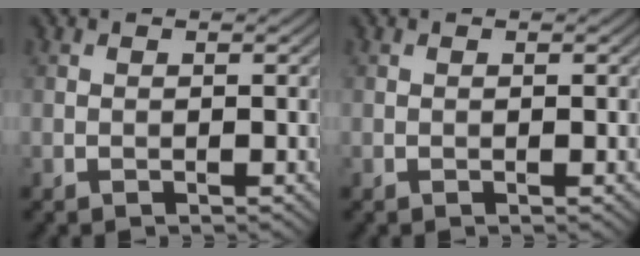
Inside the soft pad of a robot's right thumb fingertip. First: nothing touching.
{"total": 0.0}